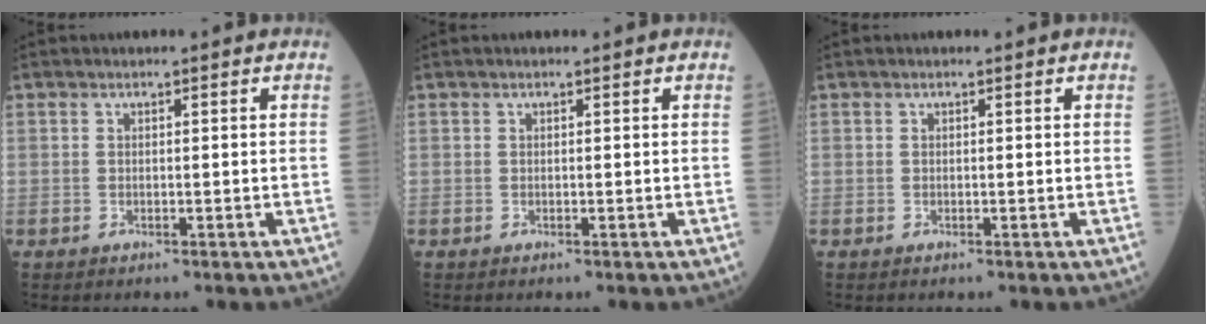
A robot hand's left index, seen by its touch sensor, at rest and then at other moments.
{"total": 0.0}
{"total": 0.0}